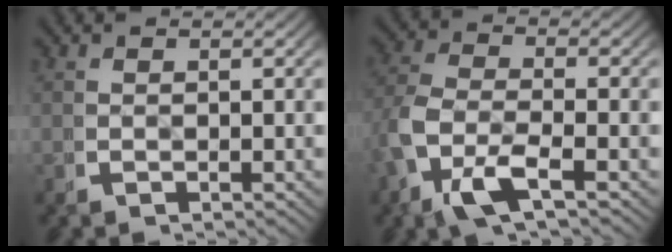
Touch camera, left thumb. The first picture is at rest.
{"total": 6.3, "force": [-1.2, 3.5, 5.1], "torque": [-0.133, -0.019, -0.015]}